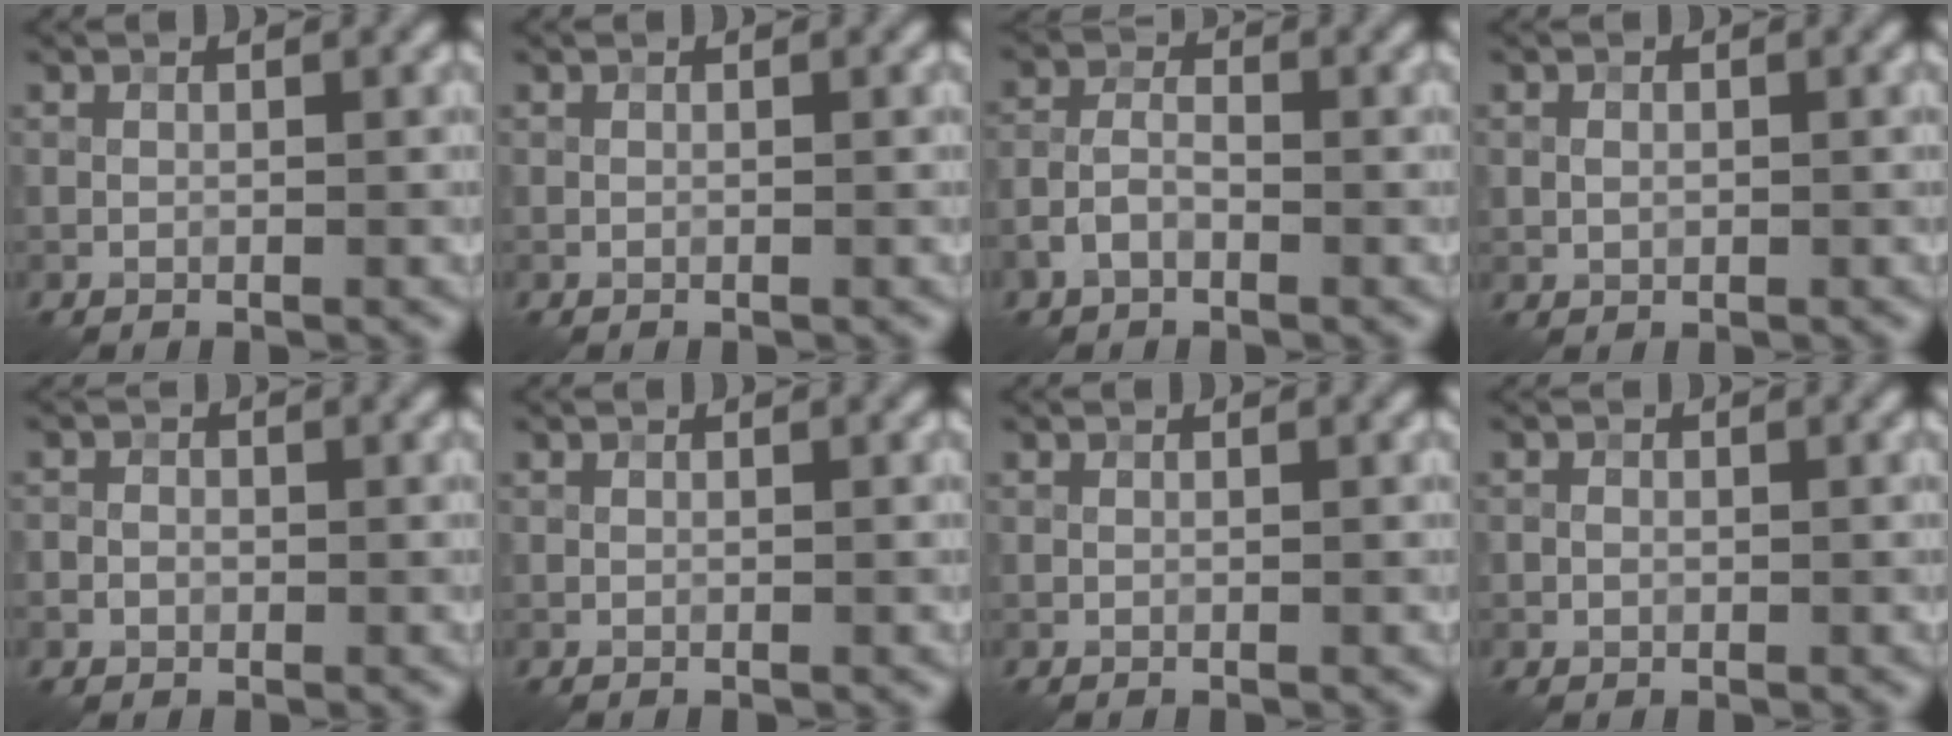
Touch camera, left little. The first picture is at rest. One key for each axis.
{"total": 0.0}
{"total": 2.5, "fx": -1.3, "fy": 1.5, "fz": 1.5, "tx": -0.029, "ty": 0.008, "tz": -0.030}
{"total": 0.9, "fx": 0.1, "fy": 0.8, "fz": 0.4, "tx": -0.006, "ty": -0.002, "tz": 0.000}
{"total": 1.3, "fx": -0.4, "fy": 1.2, "fz": 0.5, "tx": 0.003, "ty": 0.003, "tz": -0.008}
{"total": 0.0}
{"total": 0.0}
{"total": 0.7, "fx": -0.1, "fy": 0.6, "fz": 0.2, "tx": 0.000, "ty": -0.001, "tz": -0.005}